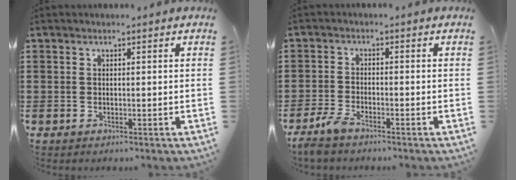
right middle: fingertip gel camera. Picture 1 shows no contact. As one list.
[{"total": 3.3, "force": [-2.7, 0.7, 1.7], "torque": [-0.051, -0.001, -0.061]}]